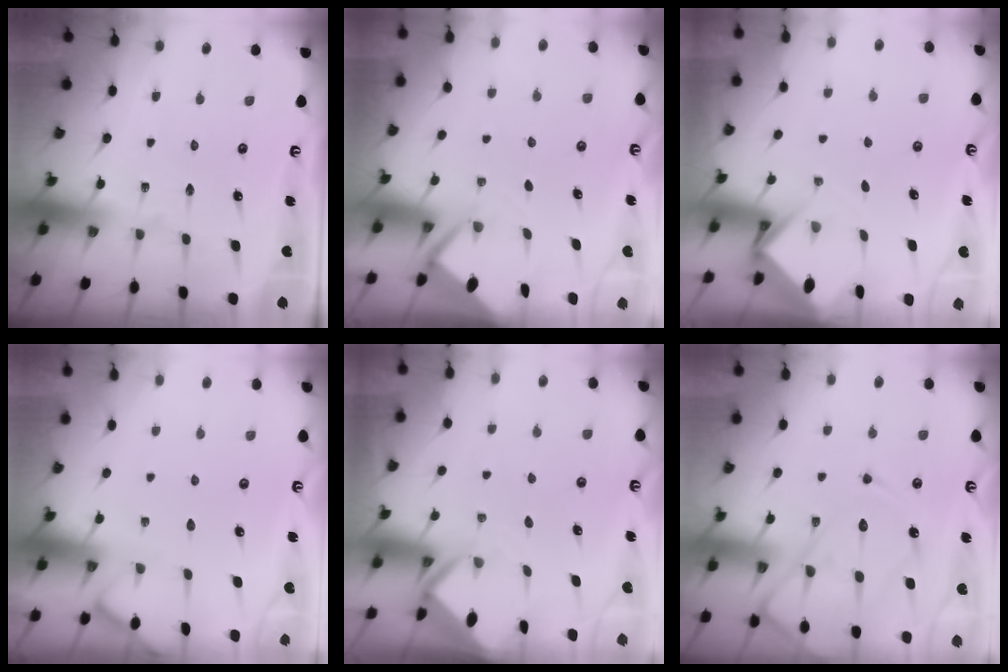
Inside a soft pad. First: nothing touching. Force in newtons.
{"total": 2.5, "press": 2.5, "slide": 0.0}
{"total": 2.9, "press": 2.9, "slide": 0.2}
{"total": 2.5, "press": 2.4, "slide": 0.4}
{"total": 2.6, "press": 2.6, "slide": 0.2}
{"total": 14.6, "press": 14.5, "slide": 1.5}